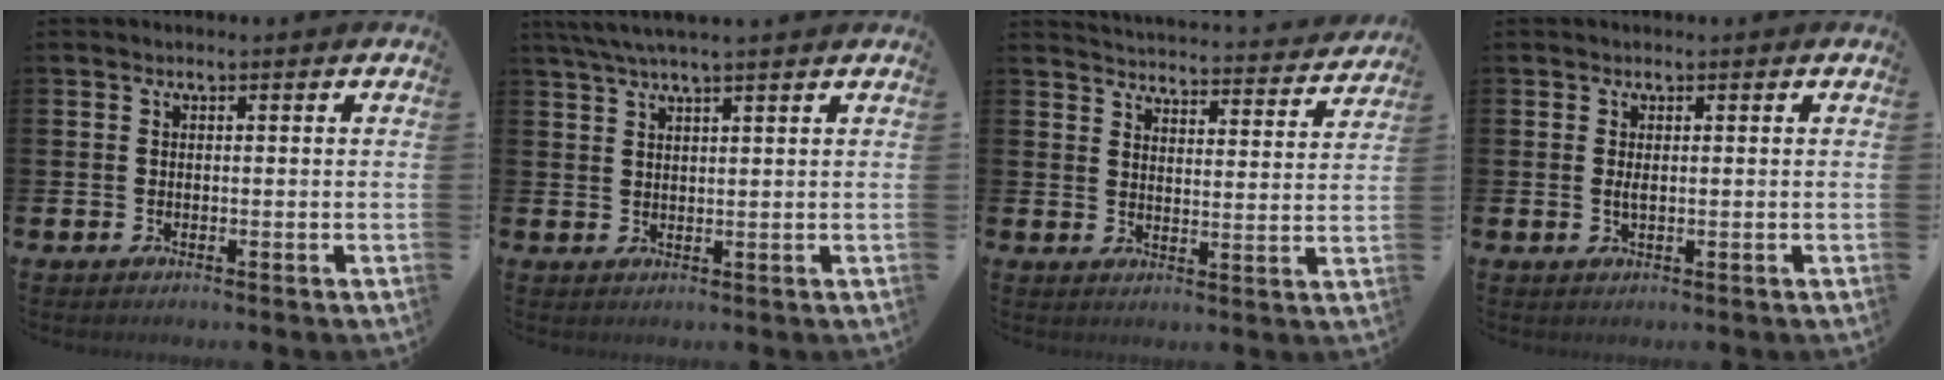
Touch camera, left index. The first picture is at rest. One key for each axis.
{"total": 4.0, "fx": 3.3, "fy": 0.0, "fz": 2.2, "tx": -0.053, "ty": -0.002, "tz": 0.062}
{"total": 4.4, "fx": 4.4, "fy": 0.3, "fz": 0.2, "tx": -0.018, "ty": -0.042, "tz": 0.073}
{"total": 1.1, "fx": 0.2, "fy": 0.3, "fz": 1.0, "tx": -0.015, "ty": 0.000, "tz": 0.002}